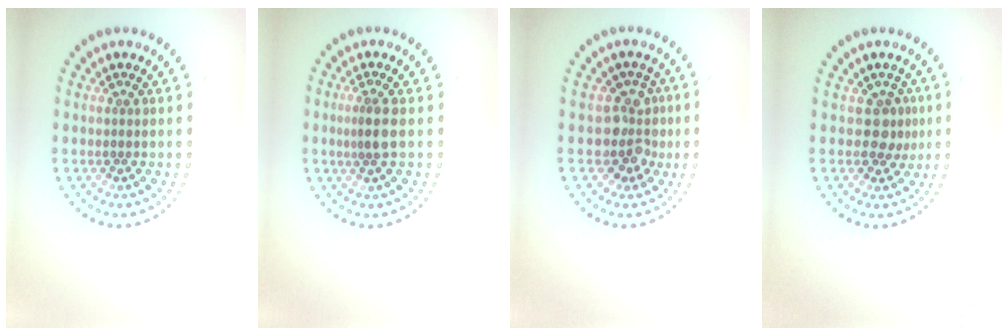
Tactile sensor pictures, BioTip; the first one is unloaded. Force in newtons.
{"total": 2.1, "press": 1.7, "slide": 1.3}
{"total": 3.3, "press": 2.7, "slide": 1.9}
{"total": 2.0, "press": 1.6, "slide": 1.1}